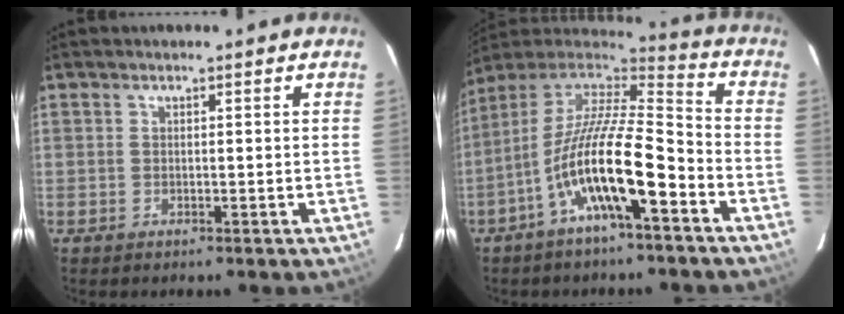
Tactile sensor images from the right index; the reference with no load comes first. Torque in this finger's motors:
{"motor_torque": [1.39, -0.75, 1.05, 0.21]}